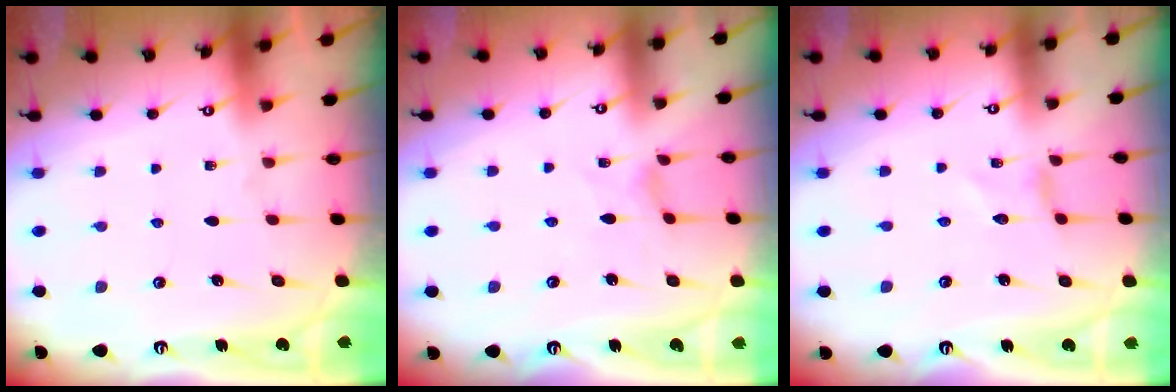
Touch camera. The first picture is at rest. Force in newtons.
{"total": 0.7, "press": 0.6, "slide": 0.2}
{"total": 0.0}